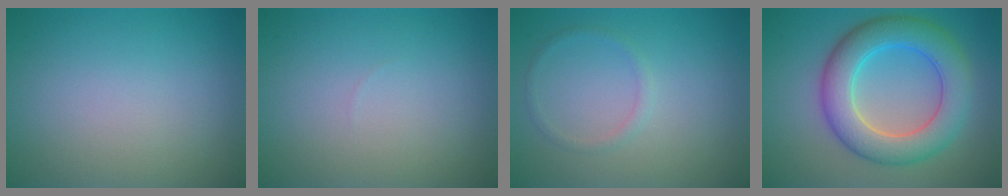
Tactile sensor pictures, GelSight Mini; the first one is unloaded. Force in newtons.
{"total": 0.0}
{"total": 1.0, "press": 0.9, "slide": 0.2}
{"total": 7.4, "press": 7.4, "slide": 0.2}